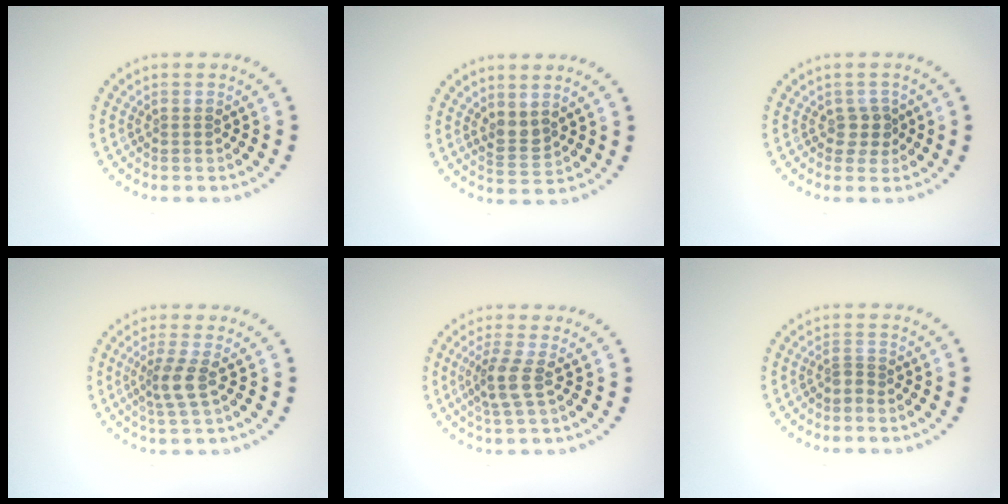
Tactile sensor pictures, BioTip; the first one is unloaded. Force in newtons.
{"total": 1.9, "press": 1.6, "slide": 1.0}
{"total": 1.6, "press": 1.3, "slide": 0.9}
{"total": 2.5, "press": 1.9, "slide": 1.6}
{"total": 2.6, "press": 2.0, "slide": 1.7}
{"total": 0.8, "press": 0.5, "slide": 0.7}